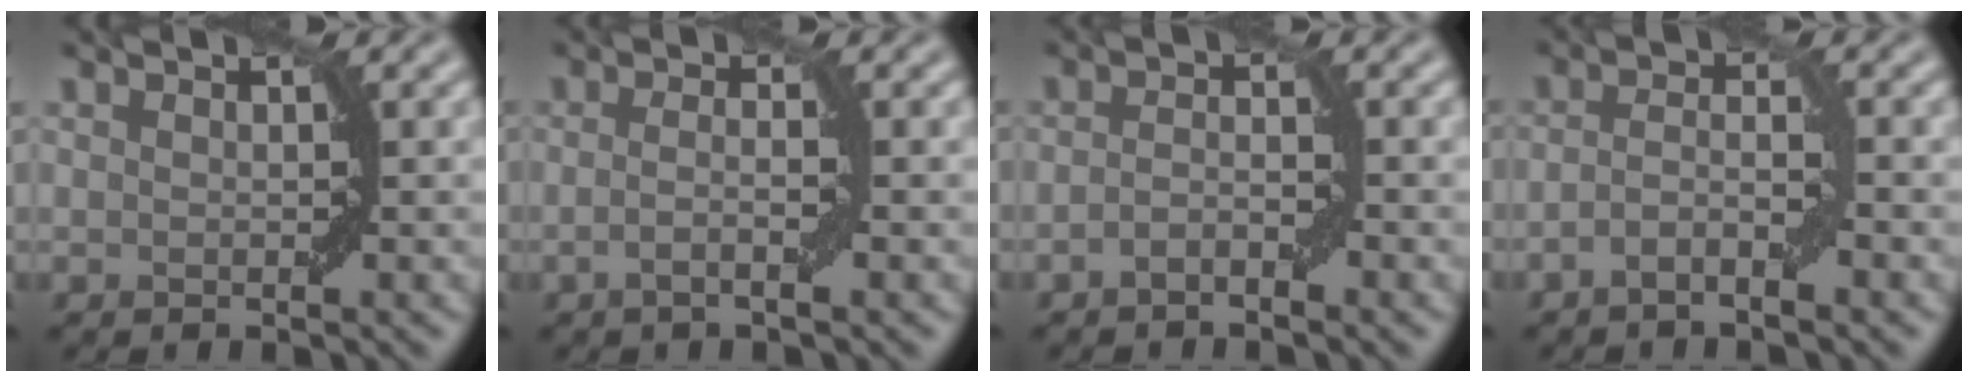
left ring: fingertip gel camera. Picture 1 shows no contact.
{"total": 2.0, "force": [-0.5, 0.4, 1.9], "torque": [-0.035, 0.000, -0.015]}
{"total": 1.5, "force": [-0.9, 0.3, 1.1], "torque": [-0.022, 0.005, -0.020]}
{"total": 2.3, "force": [-1.2, 0.4, 1.9], "torque": [-0.037, 0.008, -0.029]}